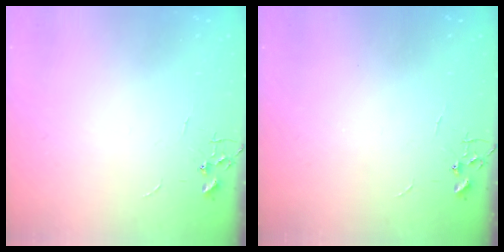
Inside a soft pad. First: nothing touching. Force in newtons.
{"total": 0.0}